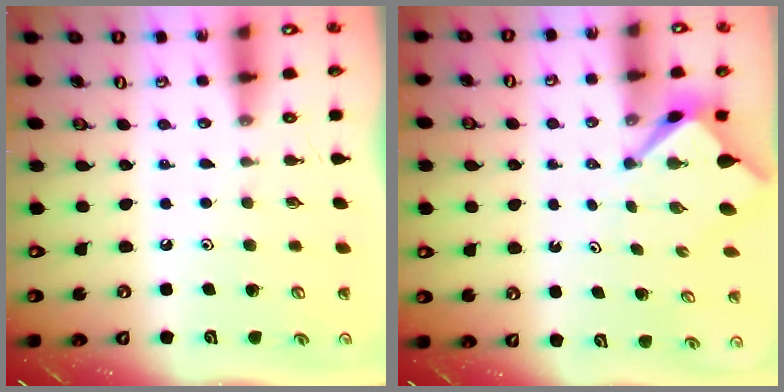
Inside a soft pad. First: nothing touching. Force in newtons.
{"total": 2.7, "press": 2.7, "slide": 0.3}